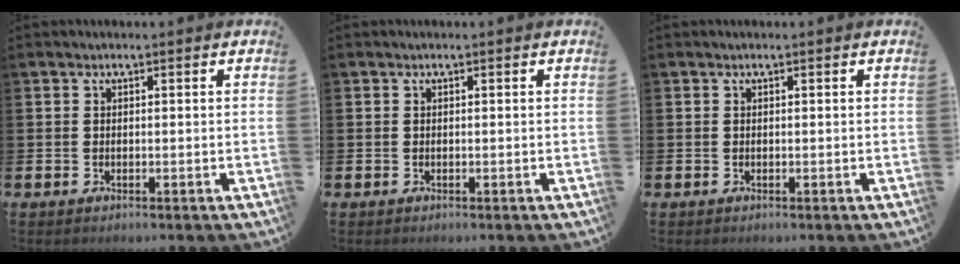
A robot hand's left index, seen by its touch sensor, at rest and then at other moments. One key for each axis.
{"total": 0.0}
{"total": 0.0}